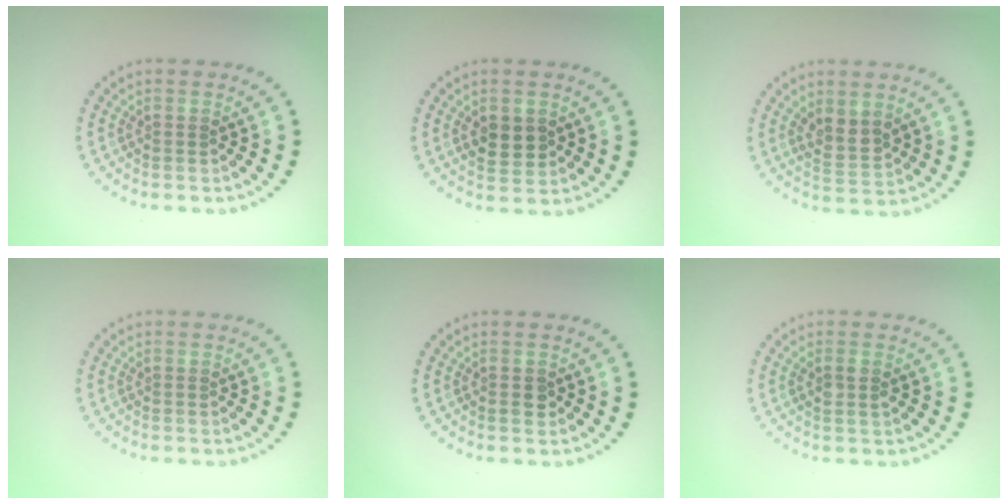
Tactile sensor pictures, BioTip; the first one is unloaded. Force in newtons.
{"total": 2.6, "press": 2.6, "slide": 0.2}
{"total": 2.4, "press": 2.2, "slide": 1.0}
{"total": 0.0}
{"total": 1.2, "press": 1.1, "slide": 0.4}
{"total": 1.3, "press": 1.1, "slide": 0.6}